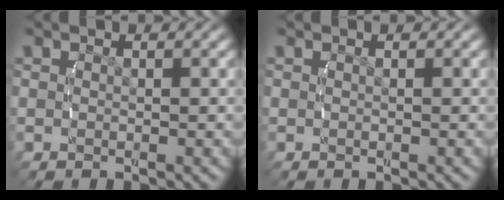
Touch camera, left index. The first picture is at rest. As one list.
[{"total": 0.0}]